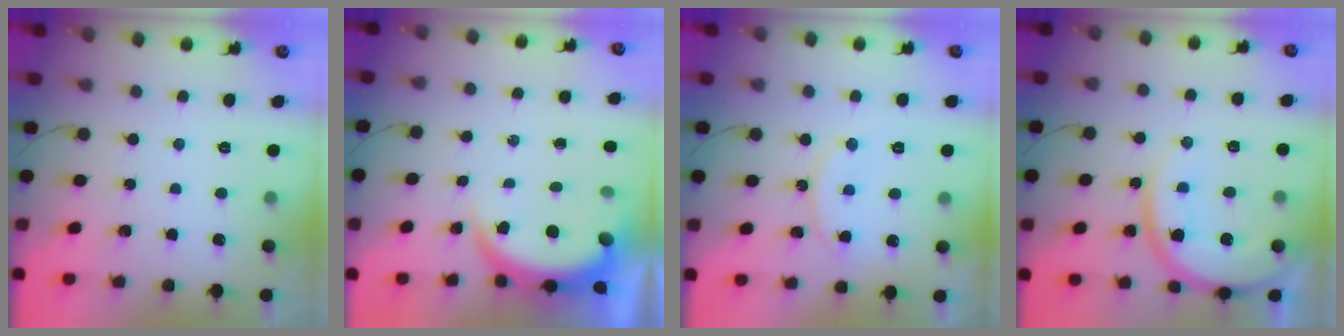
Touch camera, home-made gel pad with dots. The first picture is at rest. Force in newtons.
{"total": 5.2, "press": 5.1, "slide": 0.8}
{"total": 10.6, "press": 10.6, "slide": 0.8}
{"total": 13.5, "press": 13.4, "slide": 1.6}